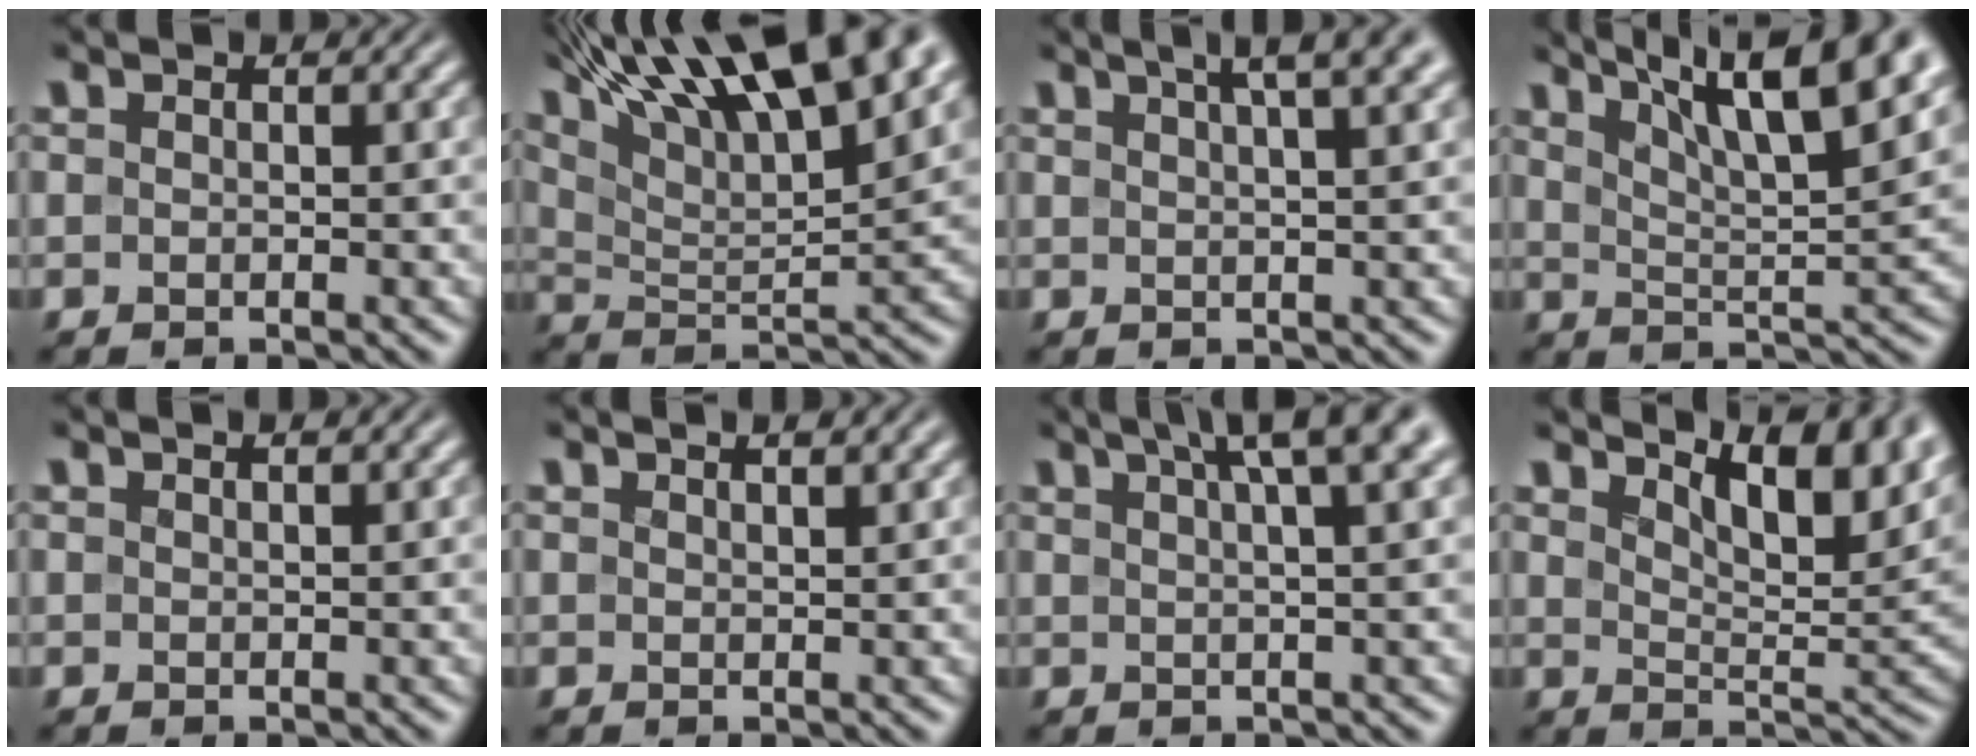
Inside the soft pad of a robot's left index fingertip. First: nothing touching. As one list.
[{"total": 16.8, "force": [11.2, 5.1, 11.5], "torque": [-0.192, 0.033, 0.158]}, {"total": 6.2, "force": [4.2, 1.9, 4.2], "torque": [-0.029, 0.035, 0.030]}, {"total": 11.9, "force": [7.4, 3.4, 8.6], "torque": [-0.107, 0.021, 0.093]}, {"total": 0.9, "force": [0.9, 0.2, 0.1], "torque": [0.001, 0.000, 0.010]}, {"total": 1.6, "force": [1.5, 0.3, 0.5], "torque": [-0.001, 0.000, 0.016]}, {"total": 6.8, "force": [4.4, 1.6, 5.0], "torque": [-0.040, 0.029, 0.048]}, {"total": 9.0, "force": [6.0, 2.8, 6.1], "torque": [-0.077, 0.014, 0.087]}]